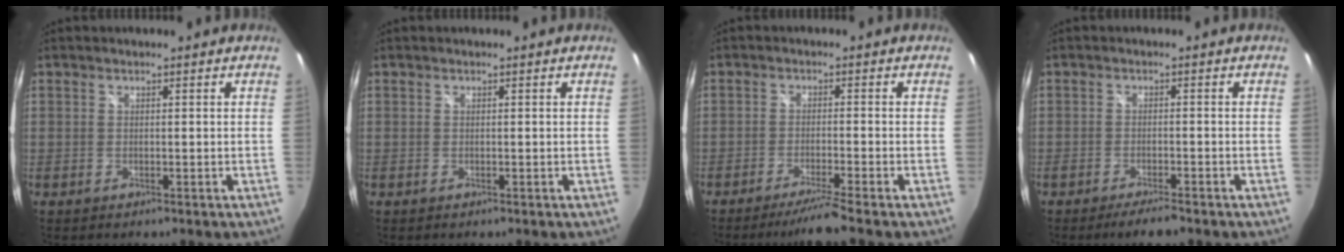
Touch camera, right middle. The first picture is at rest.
{"total": 0.0}
{"total": 5.4, "force": [-4.6, -1.6, 2.5], "torque": [-0.057, -0.008, -0.076]}
{"total": 4.1, "force": [-3.4, 0.5, 2.3], "torque": [-0.053, -0.006, -0.060]}